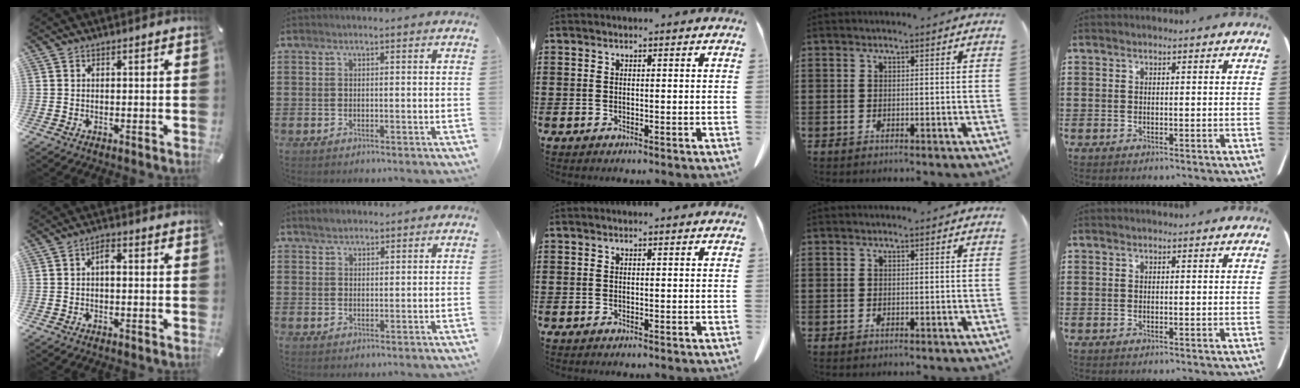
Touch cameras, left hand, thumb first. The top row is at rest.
{"thumb": {"total": 2.5, "force": [-0.1, 1.3, 2.1], "torque": [-0.044, 0.011, -0.004]}, "index": {"total": 1.9, "force": [1.7, 0.8, 0.1], "torque": [-0.006, 0.005, 0.034]}}